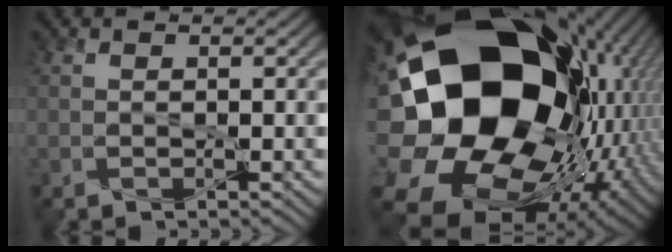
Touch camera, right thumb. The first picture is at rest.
{"total": 24.6, "force": [0.4, 18.1, 16.7], "torque": [-0.361, -0.064, 0.028]}